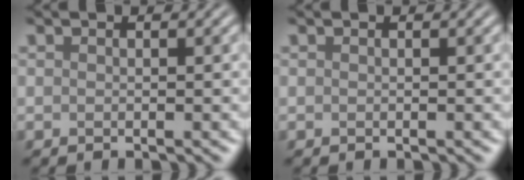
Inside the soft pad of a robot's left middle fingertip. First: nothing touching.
{"total": 0.0}